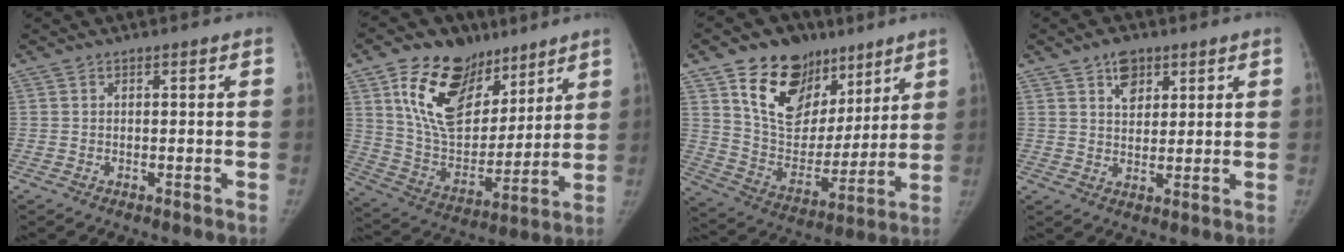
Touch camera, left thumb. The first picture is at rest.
{"total": 21.5, "force": [11.8, 13.5, 11.9], "torque": [-0.156, -0.050, 0.216]}
{"total": 20.1, "force": [11.3, 13.6, 9.6], "torque": [-0.106, -0.049, 0.202]}
{"total": 5.2, "force": [3.0, 3.2, 2.7], "torque": [-0.021, -0.018, 0.050]}